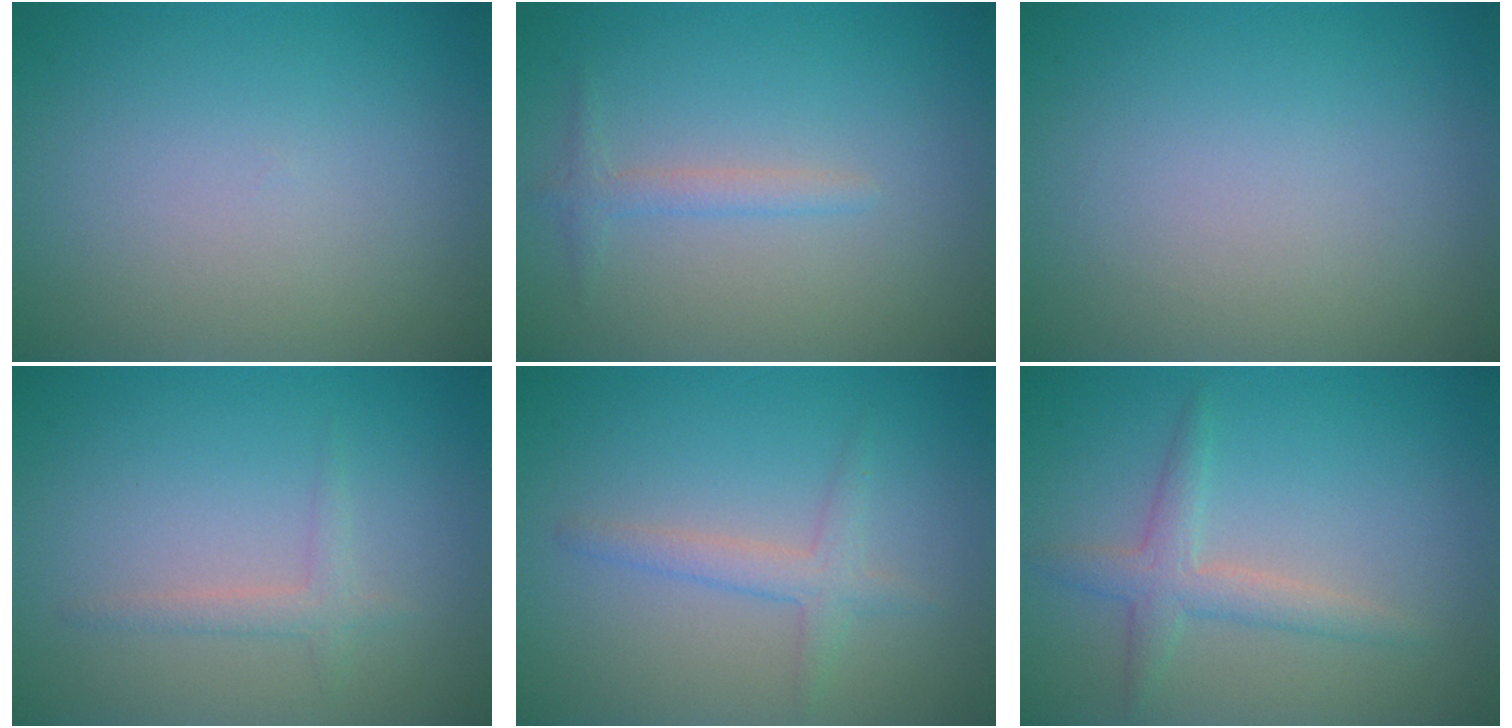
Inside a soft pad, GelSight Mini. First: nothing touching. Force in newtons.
{"total": 1.4, "press": 1.4, "slide": 0.0}
{"total": 0.0}
{"total": 1.3, "press": 1.3, "slide": 0.0}
{"total": 2.0, "press": 2.0, "slide": 0.1}
{"total": 2.5, "press": 2.5, "slide": 0.1}